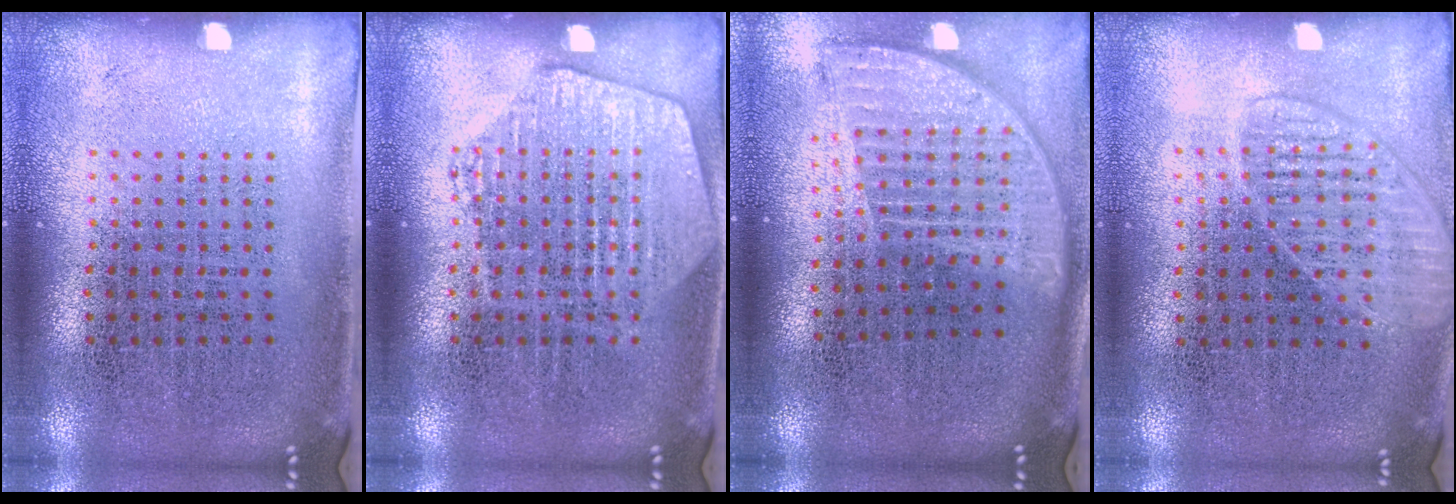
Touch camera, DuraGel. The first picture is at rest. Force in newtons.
{"total": 2.4, "press": 2.4, "slide": 0.3}
{"total": 1.9, "press": 1.5, "slide": 1.2}
{"total": 1.5, "press": 1.4, "slide": 0.5}